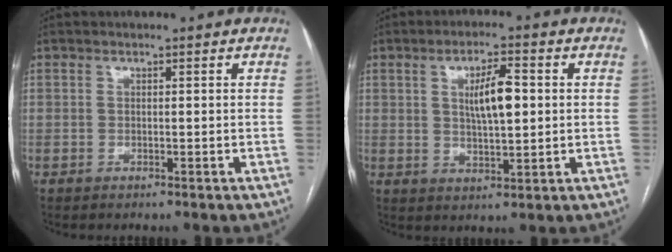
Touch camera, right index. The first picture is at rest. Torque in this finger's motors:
{"motor_torque": [0.18, 0.02, 0.26, 0.09]}